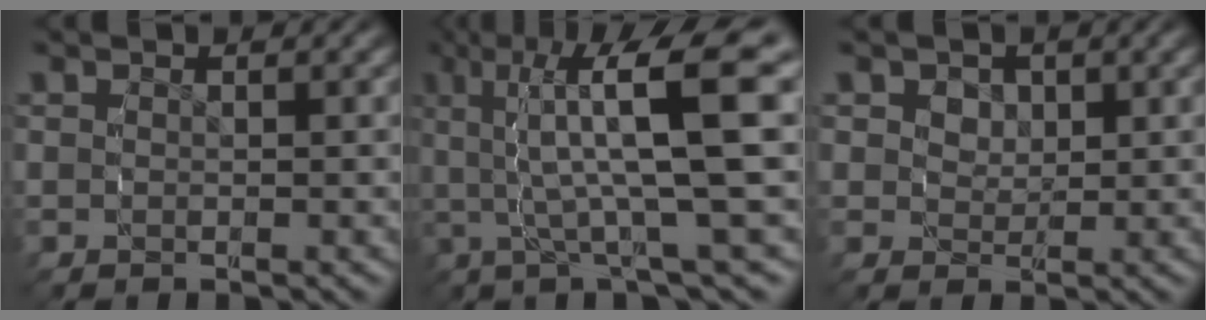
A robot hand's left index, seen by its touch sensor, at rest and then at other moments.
{"total": 10.6, "force": [2.1, 3.6, 9.8], "torque": [-0.144, 0.021, 0.022]}
{"total": 3.4, "force": [0.9, 2.9, 1.5], "torque": [-0.037, -0.018, 0.022]}